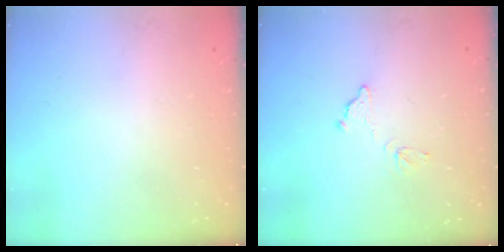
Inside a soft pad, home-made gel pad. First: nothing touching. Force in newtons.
{"total": 7.9, "press": 7.9, "slide": 0.4}